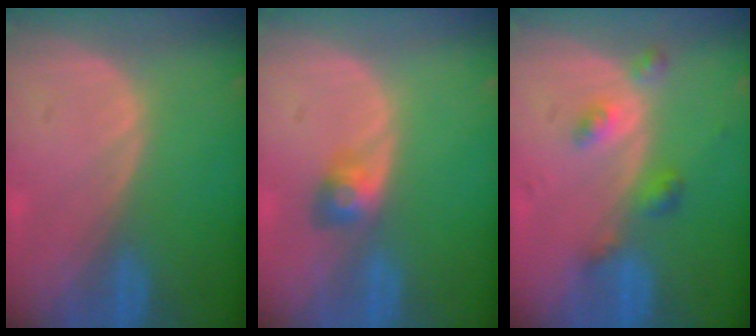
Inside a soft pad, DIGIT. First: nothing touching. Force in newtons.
{"total": 3.0, "press": 2.7, "slide": 1.4}
{"total": 4.5, "press": 4.0, "slide": 1.9}